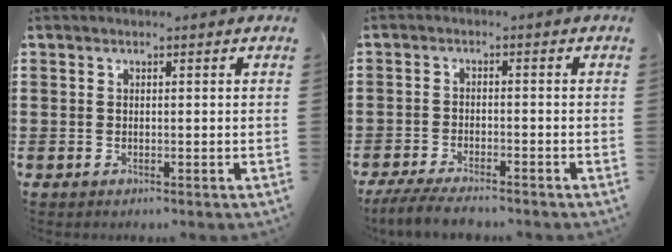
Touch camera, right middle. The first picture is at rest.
{"total": 4.1, "force": [-3.8, 0.4, 1.6], "torque": [-0.047, -0.013, -0.078]}